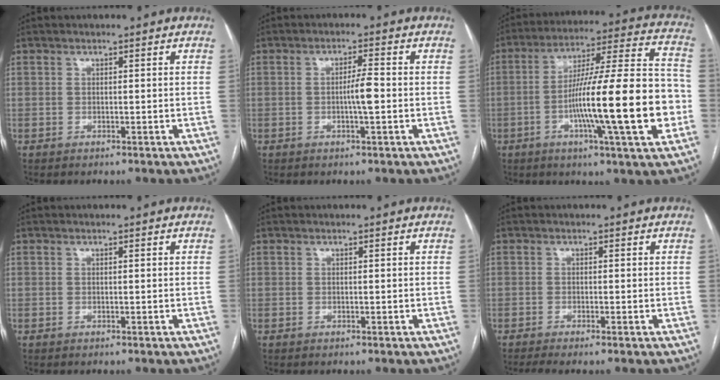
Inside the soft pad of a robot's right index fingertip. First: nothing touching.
{"total": 3.6, "force": [-0.5, 0.1, 3.6], "torque": [-0.062, -0.001, -0.010]}
{"total": 21.8, "force": [-5.2, 0.9, 21.1], "torque": [-0.314, 0.005, -0.083]}
{"total": 0.0}
{"total": 0.0}
{"total": 2.6, "force": [-1.9, -0.1, 1.8], "torque": [-0.030, -0.004, -0.033]}